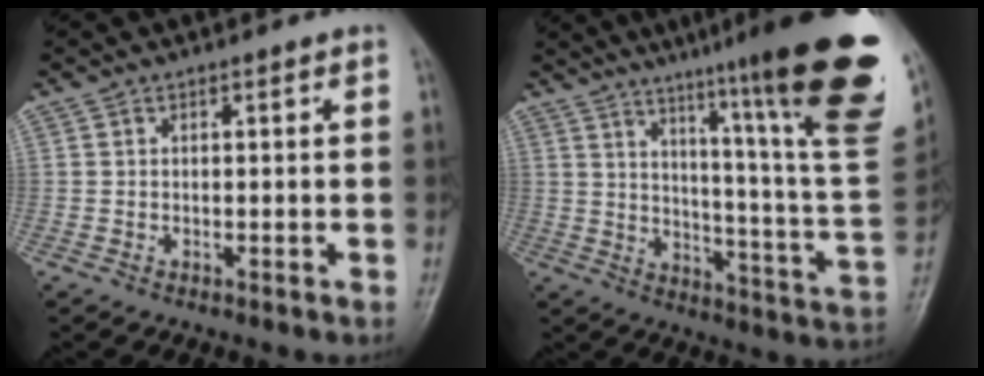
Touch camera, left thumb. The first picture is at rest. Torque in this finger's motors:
{"motor_torque": [2.26, 0.04, 1.69, -1.08, 0.51]}